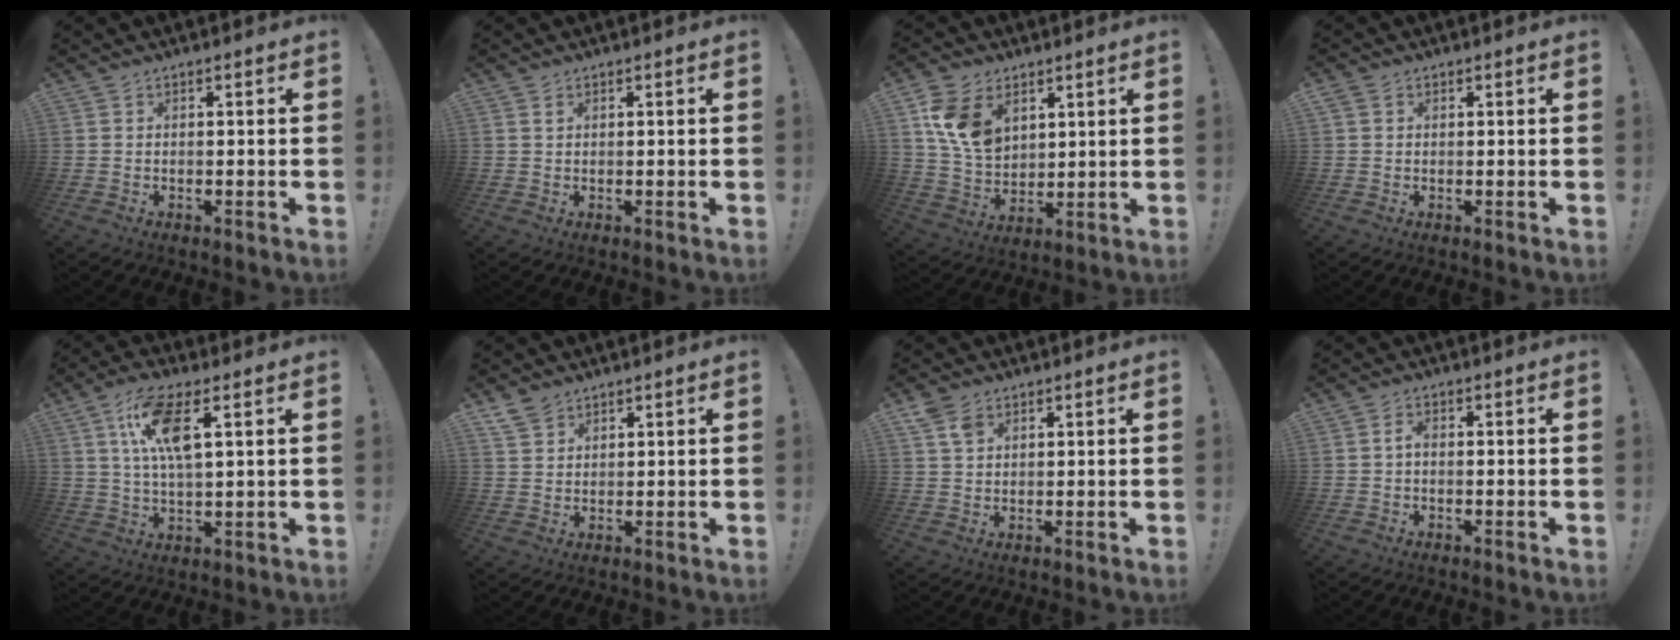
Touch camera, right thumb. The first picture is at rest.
{"total": 0.8, "force": [0.6, 0.2, 0.4], "torque": [-0.002, -0.003, 0.011]}
{"total": 13.5, "force": [6.1, 9.5, 7.5], "torque": [-0.132, -0.016, 0.122]}
{"total": 1.4, "force": [0.7, 1.0, 0.7], "torque": [-0.014, 0.004, 0.012]}
{"total": 12.5, "force": [4.9, 4.3, 10.6], "torque": [-0.200, -0.004, 0.085]}
{"total": 4.5, "force": [3.5, 2.6, 1.3], "torque": [-0.025, -0.015, 0.066]}
{"total": 4.8, "force": [3.0, 3.0, 2.4], "torque": [-0.045, -0.006, 0.058]}
{"total": 1.6, "force": [-0.4, 0.9, 1.3], "torque": [-0.030, 0.009, -0.007]}